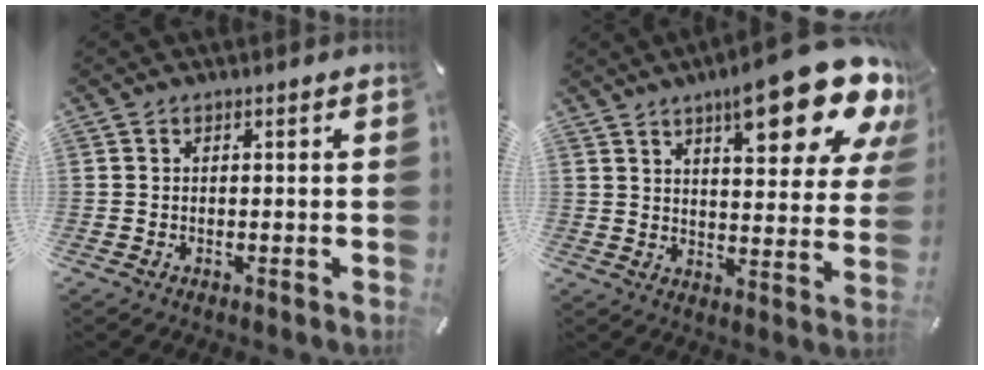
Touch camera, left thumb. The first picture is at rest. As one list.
[{"total": 21.1, "force": [13.2, 7.3, 14.7], "torque": [-0.194, -0.087, 0.210]}]